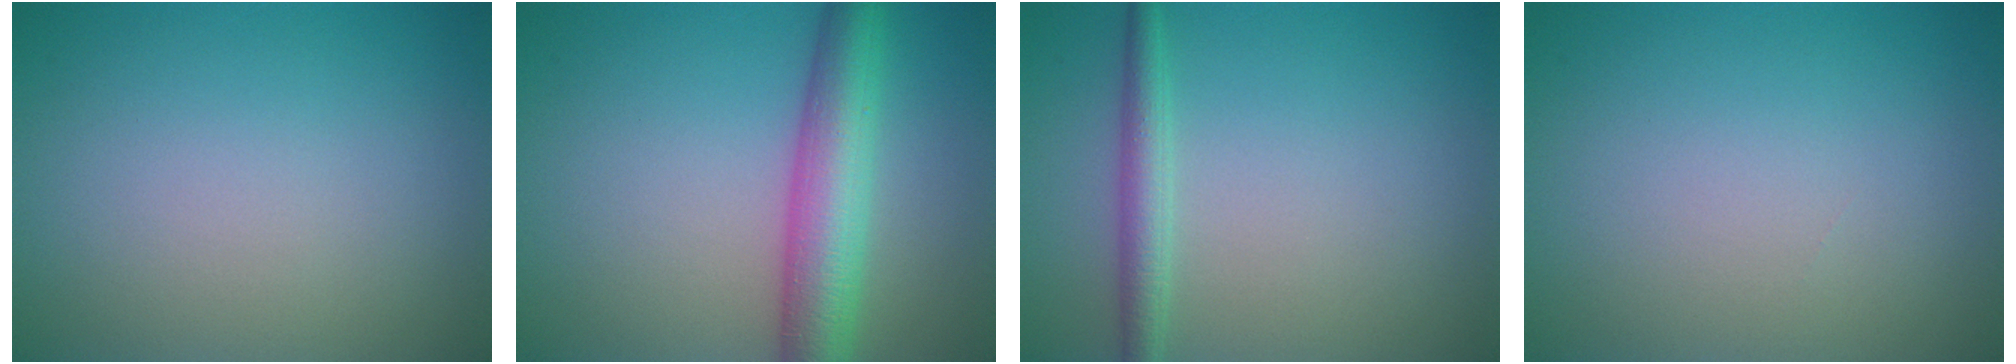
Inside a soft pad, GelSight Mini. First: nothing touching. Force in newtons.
{"total": 6.5, "press": 6.5, "slide": 0.4}
{"total": 2.3, "press": 2.3, "slide": 0.1}
{"total": 0.0}